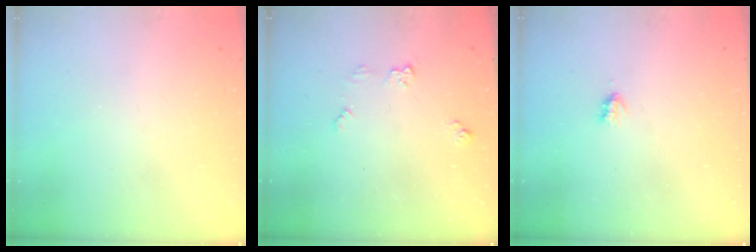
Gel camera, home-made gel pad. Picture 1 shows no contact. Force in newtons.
{"total": 5.9, "press": 5.8, "slide": 0.6}
{"total": 1.9, "press": 1.8, "slide": 0.4}